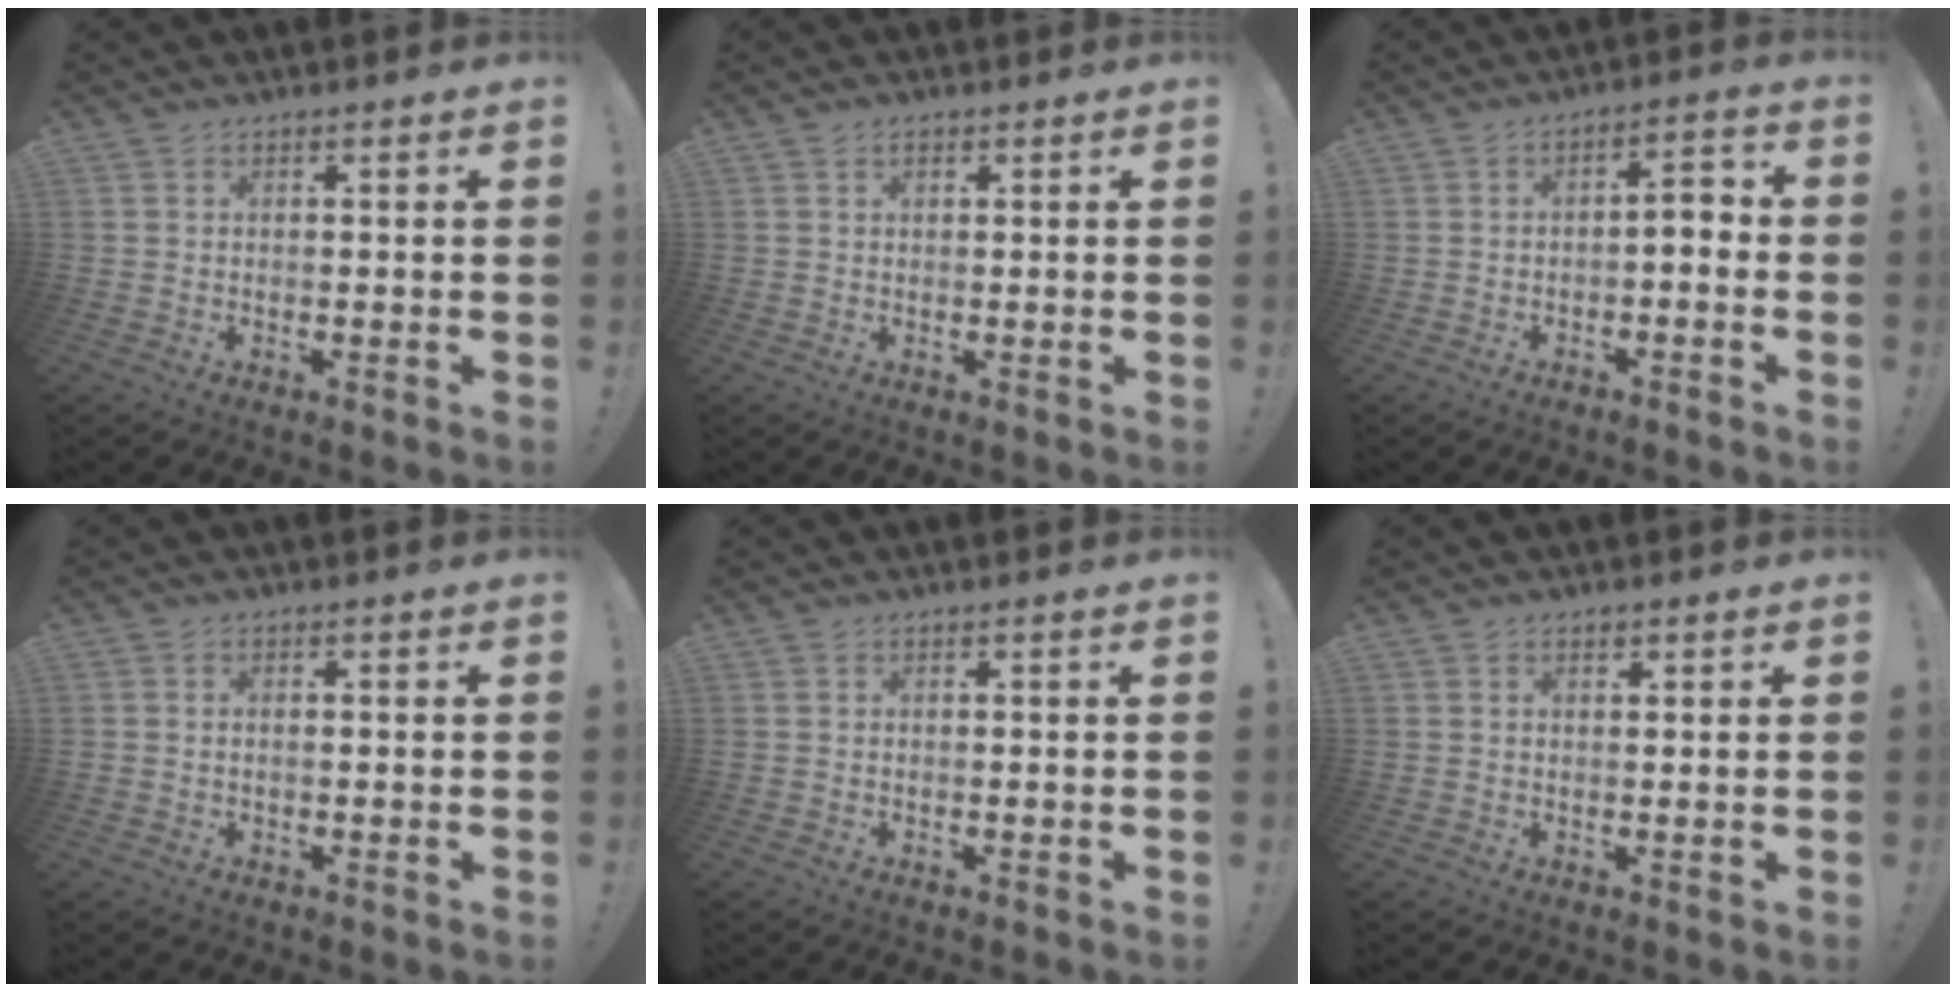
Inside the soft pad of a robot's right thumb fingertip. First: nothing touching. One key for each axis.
{"total": 1.2, "fx": 0.7, "fy": 0.8, "fz": 0.5, "tx": -0.005, "ty": 0.000, "tz": 0.012}
{"total": 4.3, "fx": -1.5, "fy": 1.7, "fz": 3.6, "tx": -0.050, "ty": 0.007, "tz": -0.033}
{"total": 0.6, "fx": -0.4, "fy": 0.3, "fz": 0.4, "tx": -0.010, "ty": 0.001, "tz": -0.006}
{"total": 0.0}
{"total": 0.9, "fx": 0.6, "fy": 0.5, "fz": 0.4, "tx": -0.004, "ty": -0.001, "tz": 0.011}